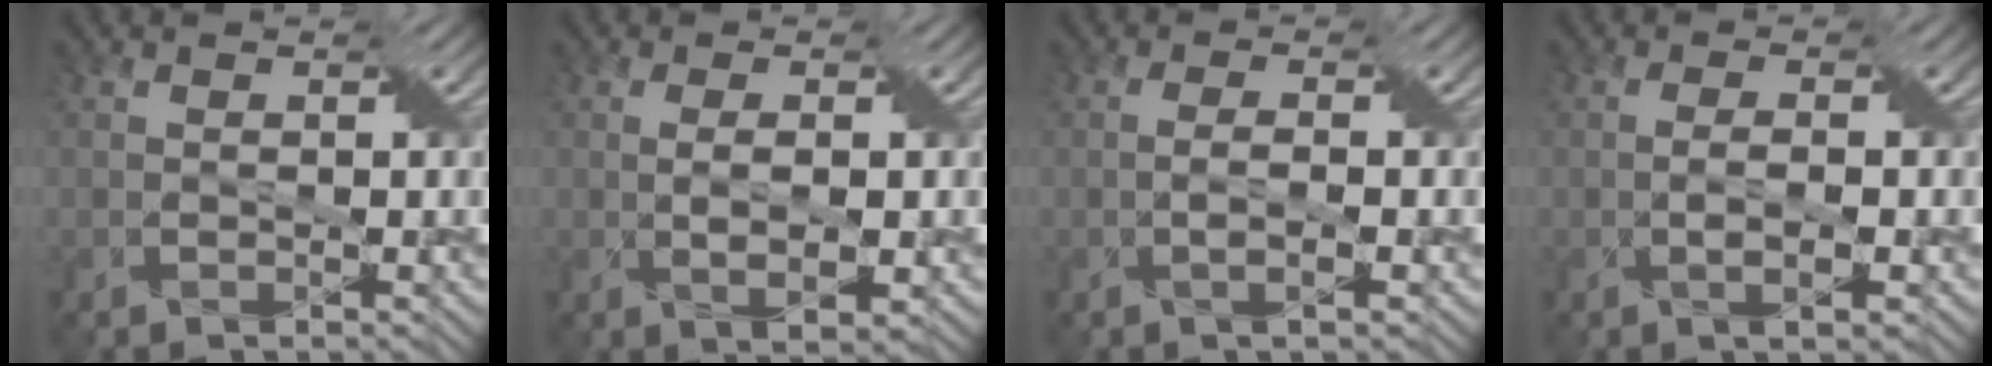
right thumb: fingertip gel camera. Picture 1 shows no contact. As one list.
[{"total": 3.2, "force": [-0.1, 0.9, 3.1], "torque": [-0.063, 0.000, 0.003]}, {"total": 1.9, "force": [-0.4, 0.3, 1.8], "torque": [-0.038, 0.004, -0.008]}, {"total": 2.4, "force": [-0.5, 0.4, 2.3], "torque": [-0.047, 0.001, -0.007]}]